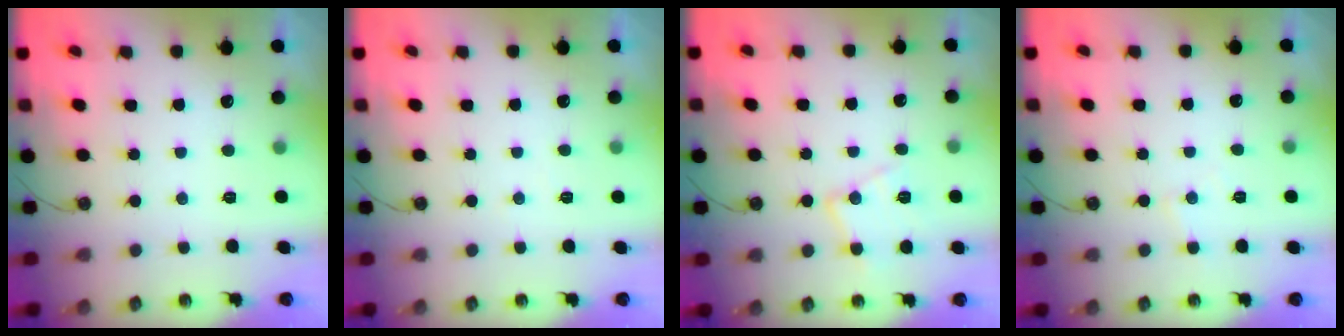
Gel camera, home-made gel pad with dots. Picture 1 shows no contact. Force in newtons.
{"total": 3.5, "press": 3.5, "slide": 0.6}
{"total": 11.3, "press": 11.3, "slide": 0.8}
{"total": 5.2, "press": 5.1, "slide": 0.7}